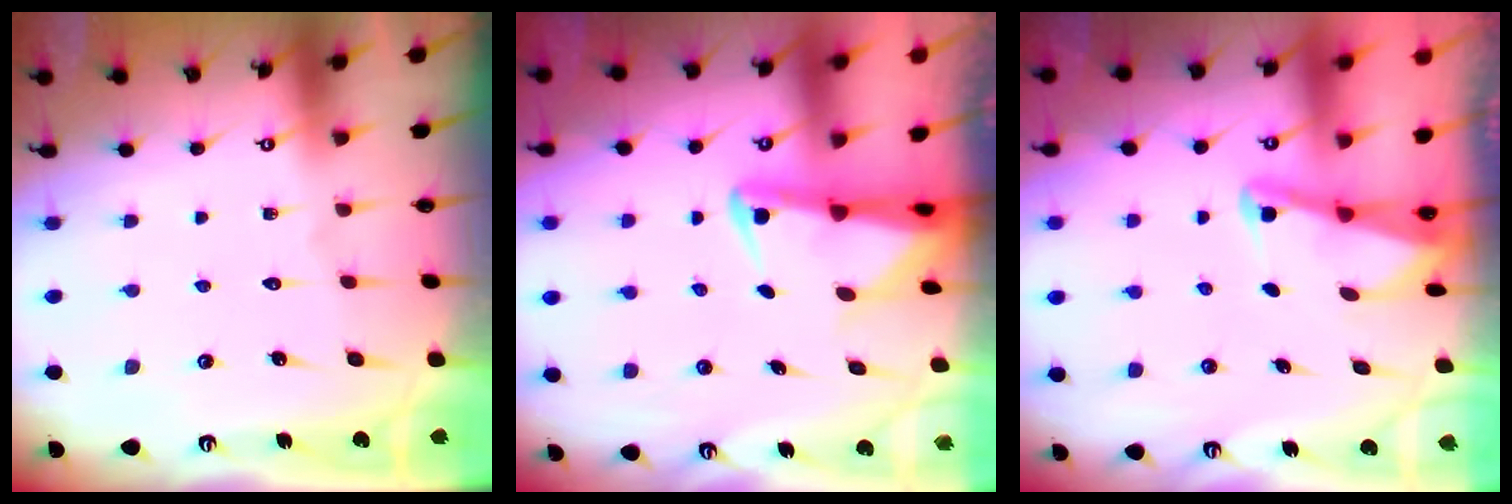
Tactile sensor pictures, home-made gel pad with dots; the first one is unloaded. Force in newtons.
{"total": 2.9, "press": 2.8, "slide": 0.7}
{"total": 2.2, "press": 2.2, "slide": 0.4}